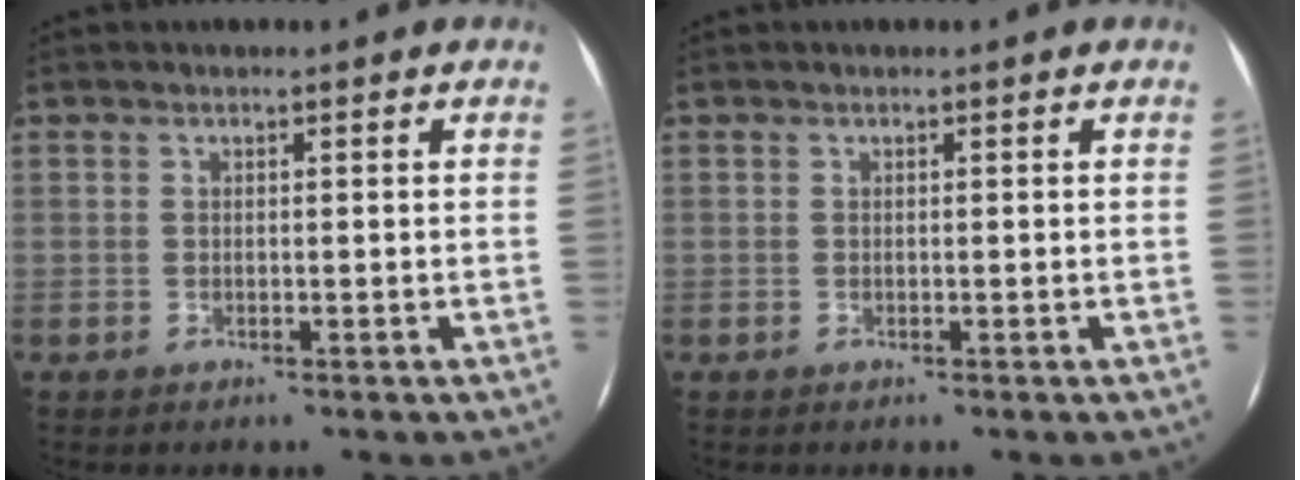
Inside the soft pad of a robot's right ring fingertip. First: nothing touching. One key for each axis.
{"total": 0.0}